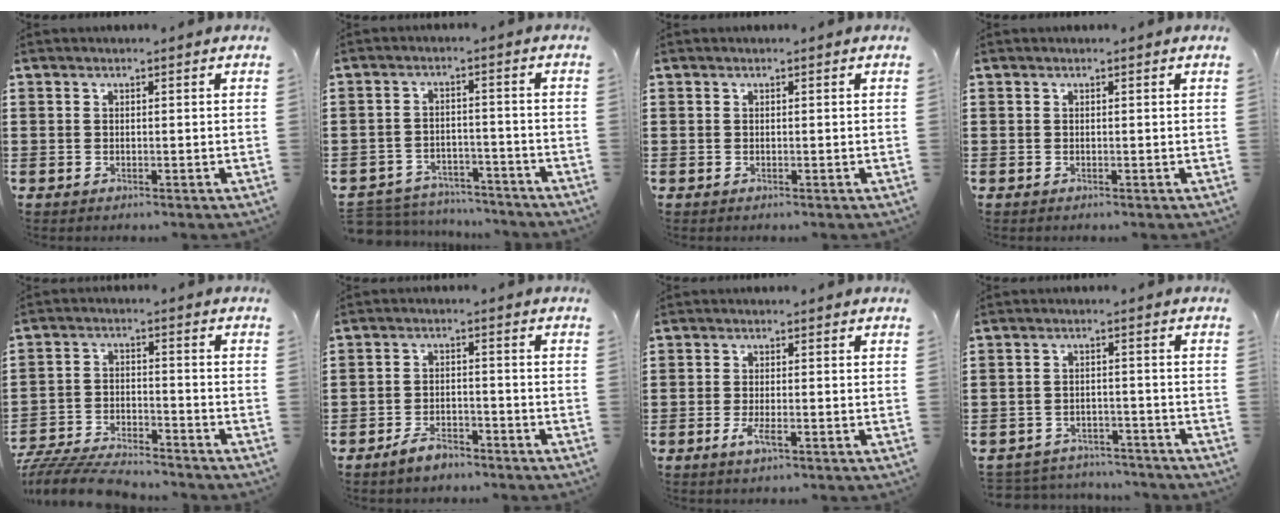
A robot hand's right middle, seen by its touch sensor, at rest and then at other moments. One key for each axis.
{"total": 4.6, "fx": -4.5, "fy": 0.9, "fz": -0.1, "tx": -0.012, "ty": 0.005, "tz": -0.098}
{"total": 0.0}
{"total": 0.0}
{"total": 7.1, "fx": -6.8, "fy": 0.9, "fz": 1.6, "tx": -0.036, "ty": 0.008, "tz": -0.134}
{"total": 3.3, "fx": -2.9, "fy": 1.2, "fz": 1.2, "tx": -0.028, "ty": 0.006, "tz": -0.058}
{"total": 2.5, "fx": -0.9, "fy": 0.6, "fz": 2.3, "tx": -0.053, "ty": -0.006, "tz": -0.020}
{"total": 3.1, "fx": -3.1, "fy": 0.5, "fz": -0.3, "tx": -0.004, "ty": 0.001, "tz": -0.068}